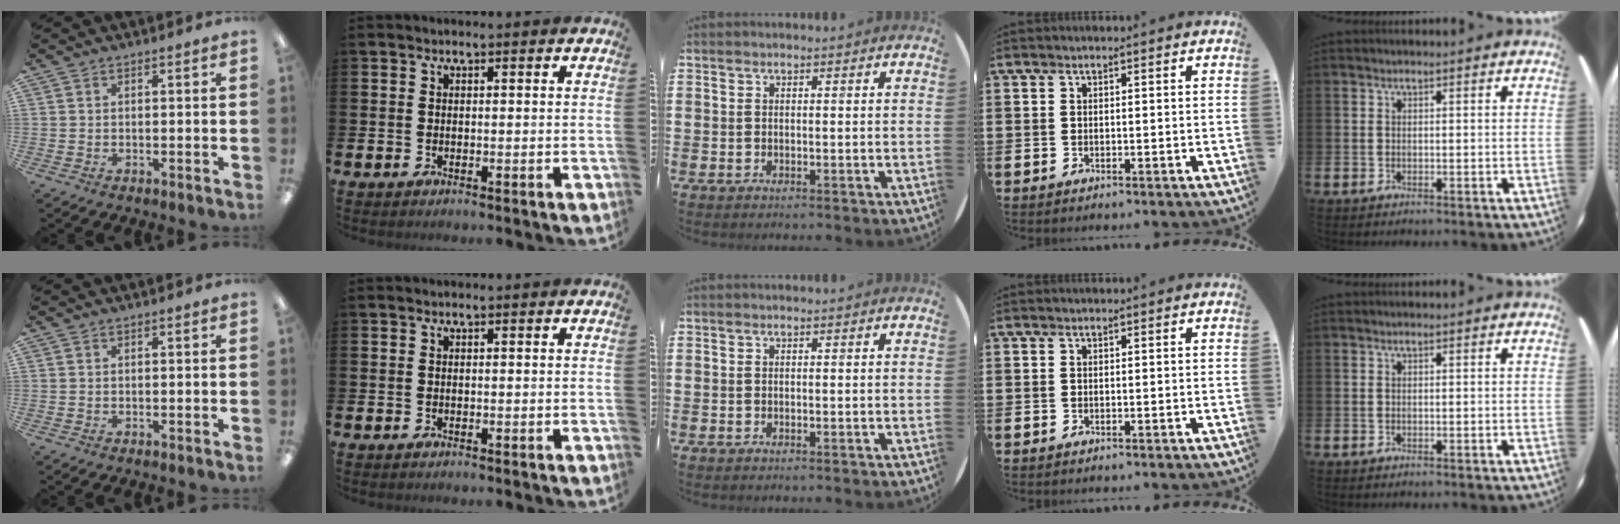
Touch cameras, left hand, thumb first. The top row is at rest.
{}